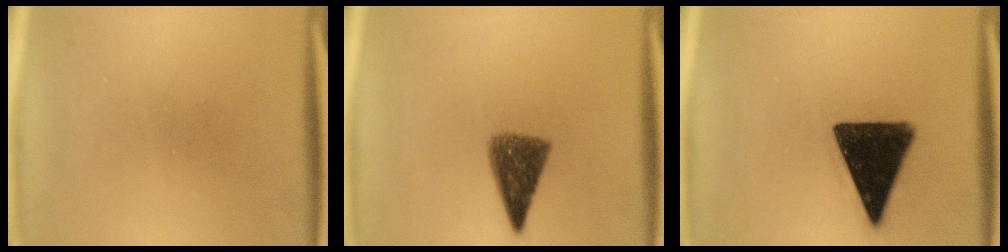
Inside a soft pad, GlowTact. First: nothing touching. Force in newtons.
{"total": 7.3}
{"total": 16.0}